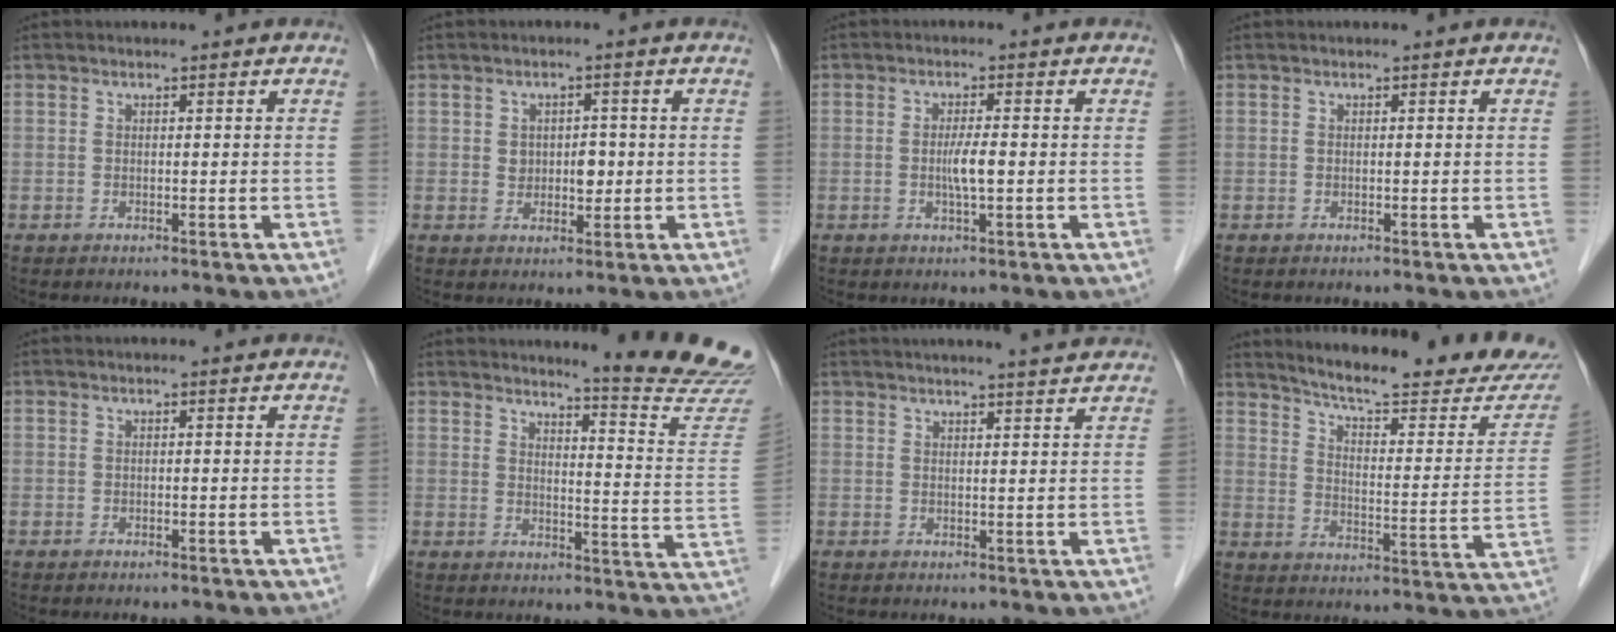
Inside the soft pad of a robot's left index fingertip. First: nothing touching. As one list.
[{"total": 3.4, "force": [0.1, 2.5, 2.4], "torque": [-0.030, 0.008, 0.007]}, {"total": 2.9, "force": [-0.3, 0.2, 2.9], "torque": [-0.056, -0.002, -0.007]}, {"total": 0.0}, {"total": 0.0}, {"total": 15.6, "force": [14.9, -1.5, 4.5], "torque": [-0.057, -0.128, 0.162]}, {"total": 8.1, "force": [7.3, 0.0, 3.4], "torque": [-0.050, 0.018, 0.082]}, {"total": 23.0, "force": [21.2, 1.6, 8.9], "torque": [-0.125, -0.076, 0.268]}]